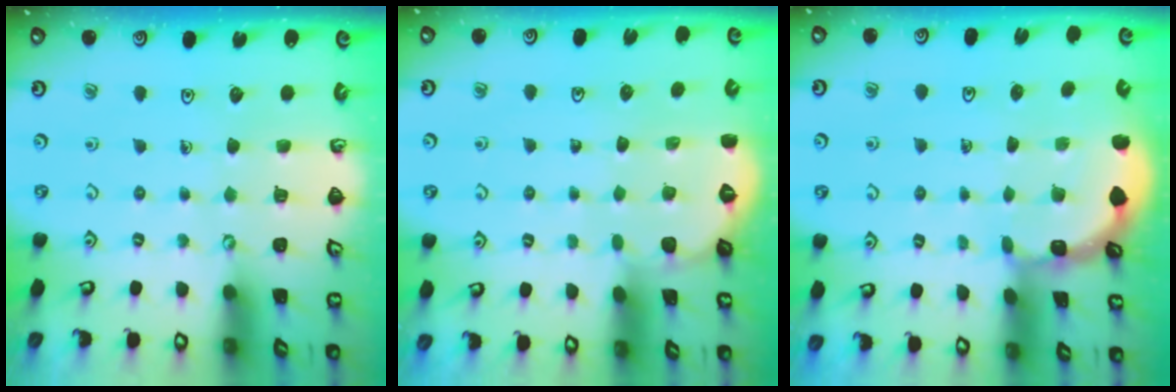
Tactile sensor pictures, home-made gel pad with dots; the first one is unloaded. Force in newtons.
{"total": 0.0}
{"total": 1.9, "press": 1.9, "slide": 0.2}